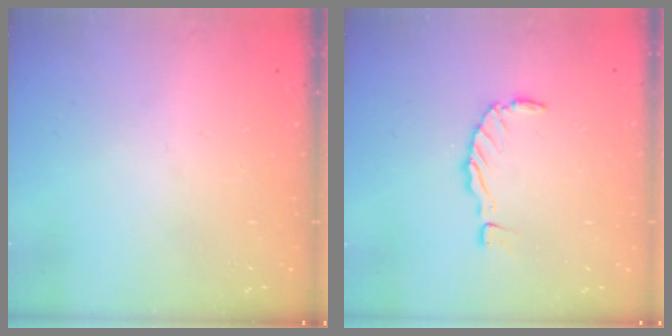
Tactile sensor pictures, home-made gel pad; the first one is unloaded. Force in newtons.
{"total": 0.0}